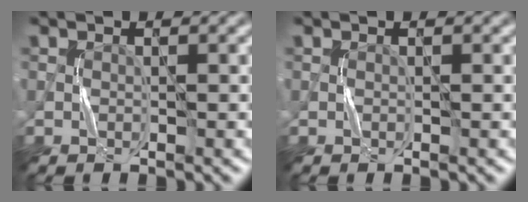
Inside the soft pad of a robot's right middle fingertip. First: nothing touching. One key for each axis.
{"total": 0.0}